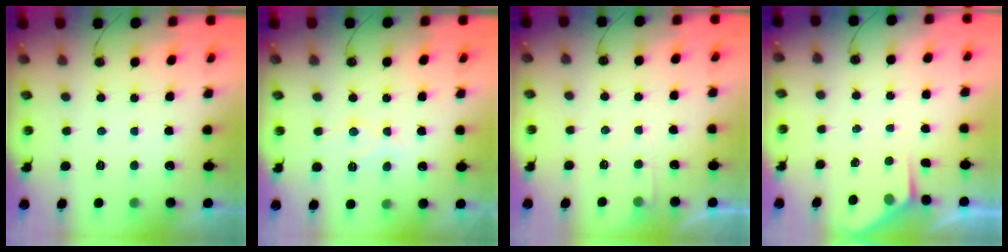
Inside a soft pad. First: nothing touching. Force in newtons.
{"total": 10.5, "press": 10.4, "slide": 0.8}
{"total": 3.7, "press": 3.6, "slide": 0.4}
{"total": 2.9, "press": 2.8, "slide": 0.5}